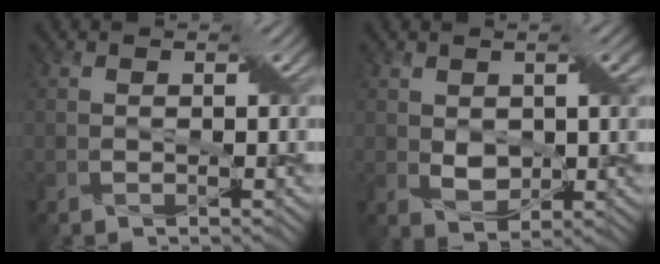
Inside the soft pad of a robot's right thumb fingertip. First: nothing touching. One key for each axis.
{"total": 3.2, "fx": 0.6, "fy": 2.1, "fz": 2.3, "tx": -0.045, "ty": -0.002, "tz": 0.016}